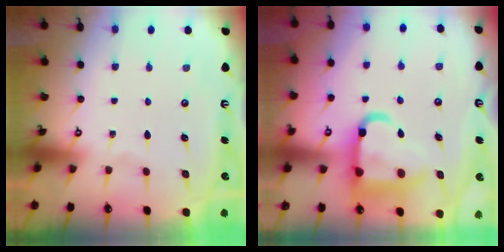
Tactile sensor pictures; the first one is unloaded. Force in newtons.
{"total": 15.2, "press": 15.0, "slide": 1.8}